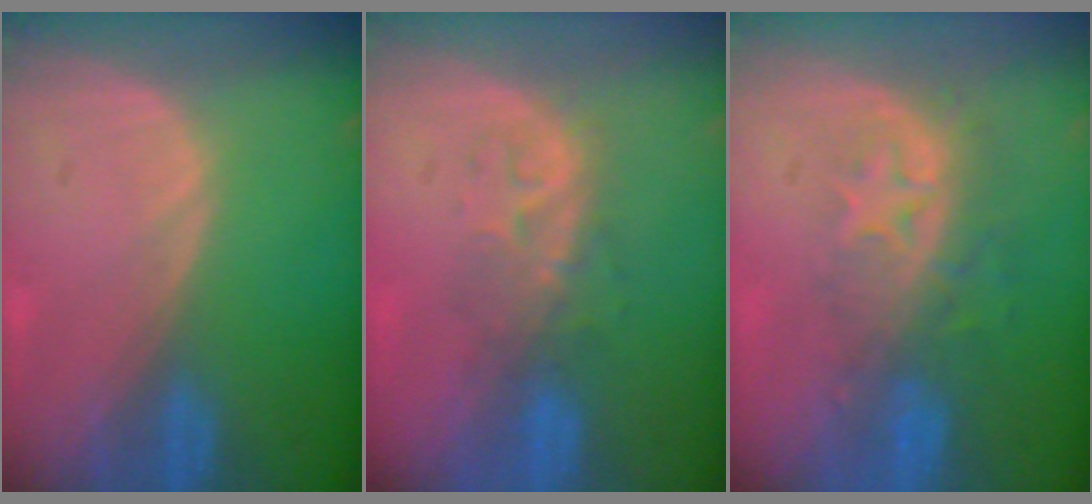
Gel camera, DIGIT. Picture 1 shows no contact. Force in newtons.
{"total": 4.6, "press": 4.5, "slide": 1.1}
{"total": 8.5, "press": 7.3, "slide": 4.4}